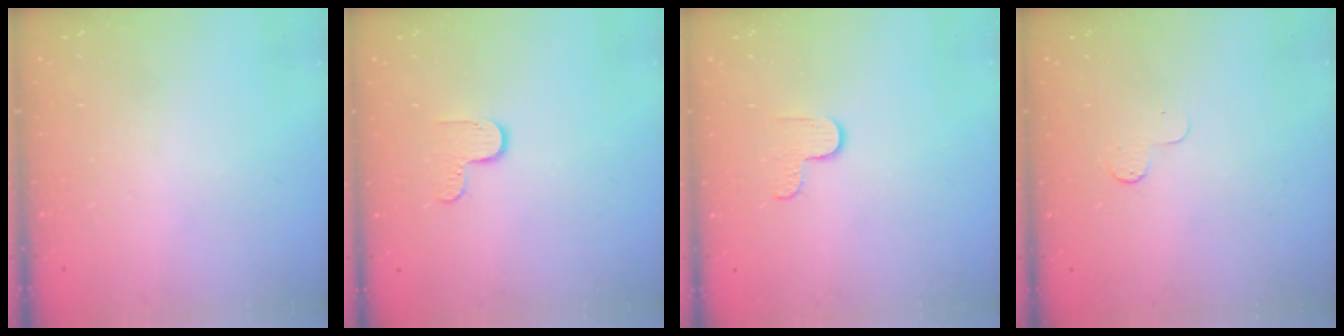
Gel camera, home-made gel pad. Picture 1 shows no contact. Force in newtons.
{"total": 4.7, "press": 4.7, "slide": 0.4}
{"total": 2.9, "press": 2.9, "slide": 0.3}
{"total": 4.1, "press": 4.0, "slide": 0.4}